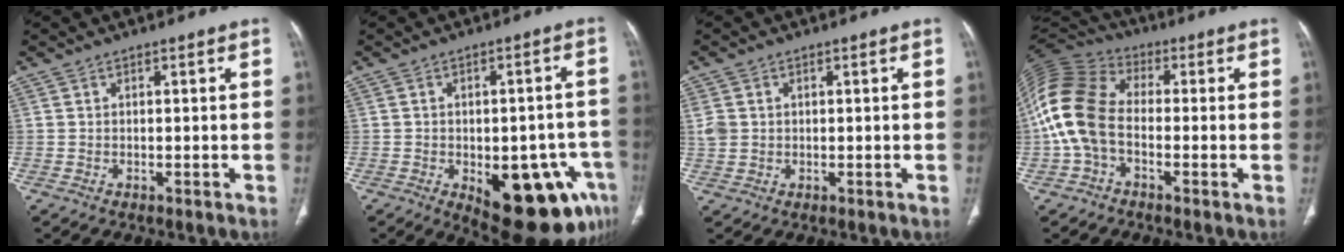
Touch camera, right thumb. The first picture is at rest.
{"total": 18.2, "force": [-7.5, 8.3, 14.4], "torque": [-0.134, 0.022, -0.079]}
{"total": 3.6, "force": [0.5, 3.1, 1.8], "torque": [-0.040, 0.003, 0.016]}
{"total": 14.1, "force": [-2.0, 9.2, 10.5], "torque": [-0.227, 0.033, -0.048]}